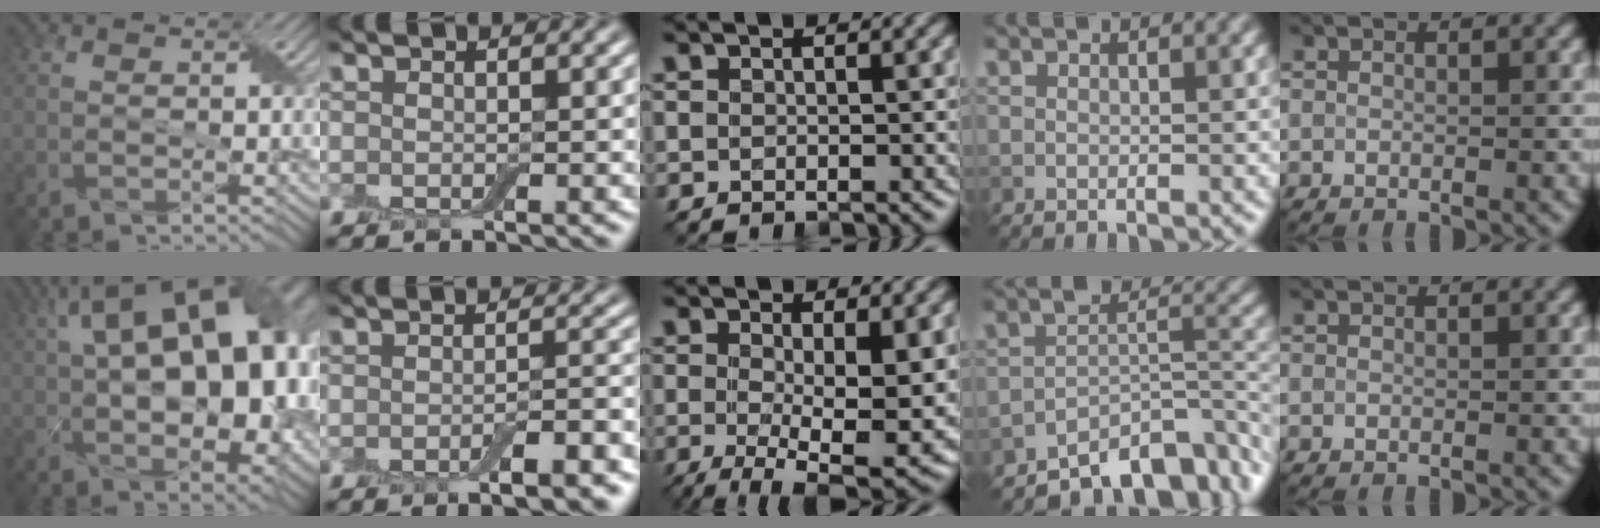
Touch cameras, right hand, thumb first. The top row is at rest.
{"thumb": {"total": 21.3, "force": [4.0, 10.9, 17.9], "torque": [-0.258, 0.051, 0.057]}, "index": {"total": 3.9, "force": [-1.9, 0.9, 3.3], "torque": [-0.048, 0.001, -0.031]}, "middle": {"total": 9.6, "force": [-0.8, 3.5, 8.9], "torque": [-0.150, -0.022, -0.006]}, "ring": {"total": 8.0, "force": [-5.7, 3.4, 4.5], "torque": [-0.047, -0.011, -0.095]}}